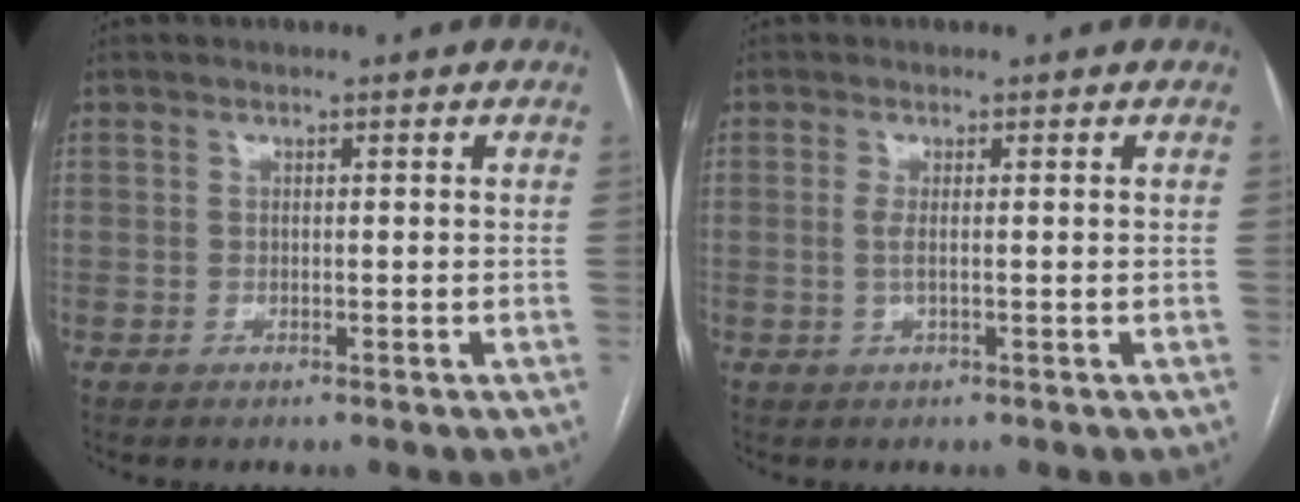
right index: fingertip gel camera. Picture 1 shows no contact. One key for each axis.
{"total": 1.7, "fx": -0.1, "fy": 0.0, "fz": 1.7, "tx": -0.042, "ty": -0.002, "tz": -0.001}